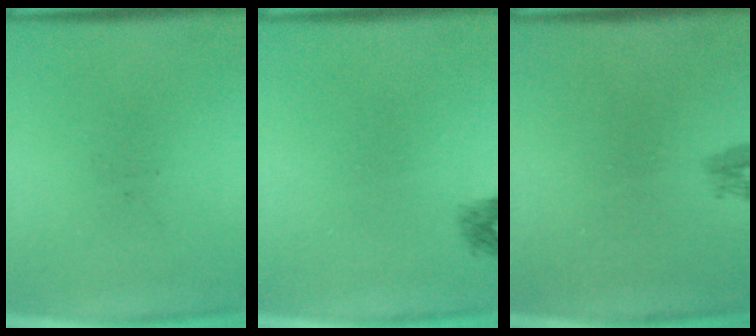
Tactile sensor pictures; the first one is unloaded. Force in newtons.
{"total": 1.1}
{"total": 1.1}